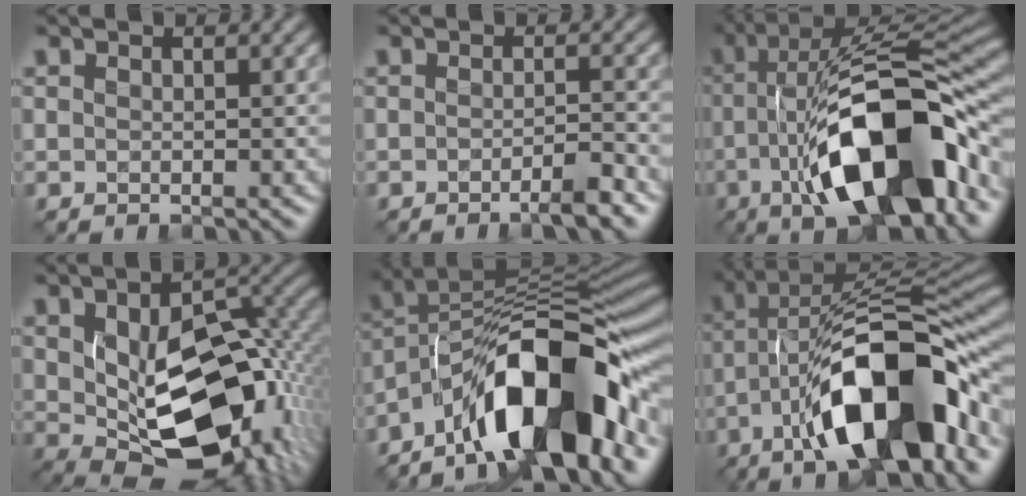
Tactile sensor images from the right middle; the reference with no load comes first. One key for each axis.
{"total": 2.1, "fx": -1.5, "fy": 0.1, "fz": 1.5, "tx": -0.022, "ty": 0.006, "tz": -0.033}
{"total": 14.8, "fx": -4.4, "fy": 5.3, "fz": 13.1, "tx": -0.208, "ty": 0.021, "tz": -0.078}
{"total": 14.2, "fx": -1.0, "fy": 8.4, "fz": 11.4, "tx": -0.183, "ty": -0.026, "tz": -0.003}
{"total": 14.1, "fx": -6.8, "fy": 5.4, "fz": 11.1, "tx": -0.151, "ty": 0.025, "tz": -0.126}
{"total": 14.3, "fx": -5.5, "fy": 5.1, "fz": 12.1, "tx": -0.189, "ty": 0.021, "tz": -0.097}